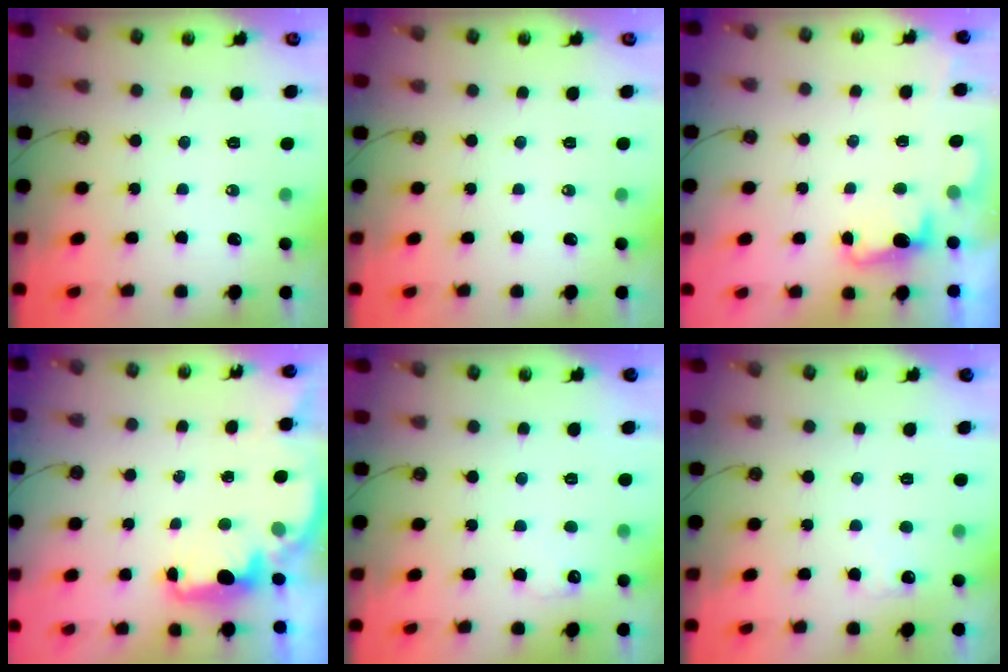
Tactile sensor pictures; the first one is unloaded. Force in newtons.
{"total": 0.0}
{"total": 1.8, "press": 1.5, "slide": 0.9}
{"total": 2.2, "press": 2.1, "slide": 0.6}
{"total": 6.5, "press": 6.4, "slide": 1.1}
{"total": 3.9, "press": 3.8, "slide": 1.1}